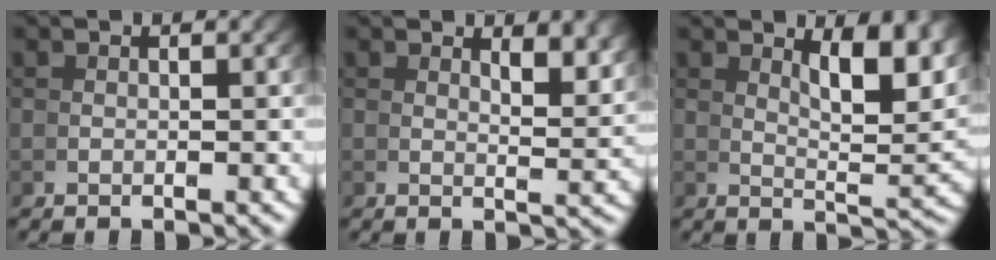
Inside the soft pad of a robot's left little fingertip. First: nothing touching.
{"total": 2.7, "force": [2.1, 0.0, 1.8], "torque": [-0.021, -0.014, 0.040]}
{"total": 5.8, "force": [3.2, 0.7, 4.8], "torque": [-0.062, -0.014, 0.059]}